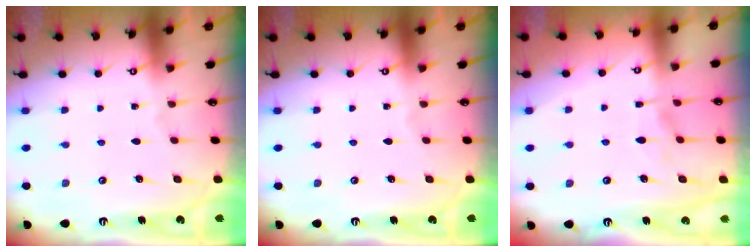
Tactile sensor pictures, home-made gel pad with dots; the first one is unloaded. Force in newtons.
{"total": 0.0}
{"total": 2.0, "press": 1.7, "slide": 1.0}